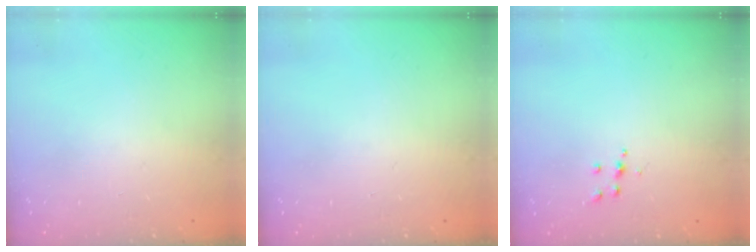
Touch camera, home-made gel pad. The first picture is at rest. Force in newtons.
{"total": 0.0}
{"total": 3.5, "press": 3.5, "slide": 0.3}